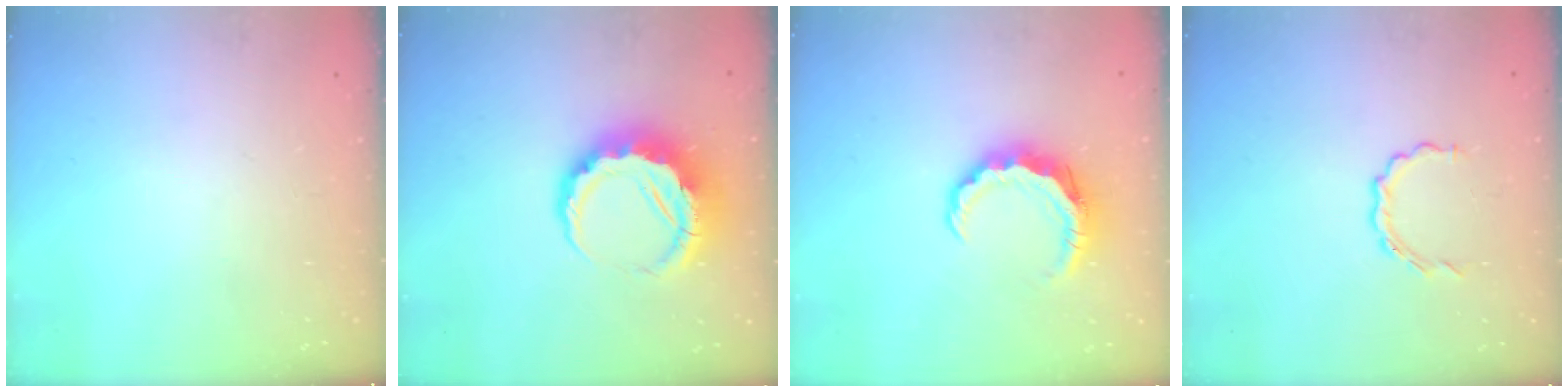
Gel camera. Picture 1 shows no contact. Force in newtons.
{"total": 9.8, "press": 9.6, "slide": 2.1}
{"total": 8.0, "press": 7.9, "slide": 1.1}
{"total": 4.3, "press": 4.1, "slide": 1.3}